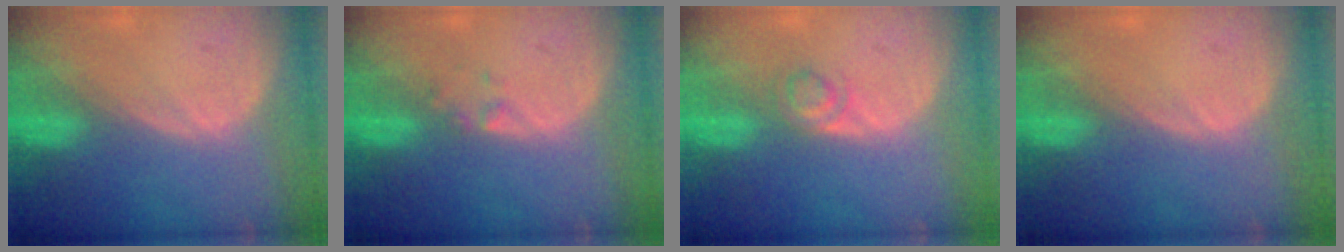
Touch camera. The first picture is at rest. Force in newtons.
{"total": 1.2, "press": 1.2, "slide": 0.1}
{"total": 2.7, "press": 2.7, "slide": 0.2}
{"total": 0.5, "press": 0.0, "slide": 0.5}